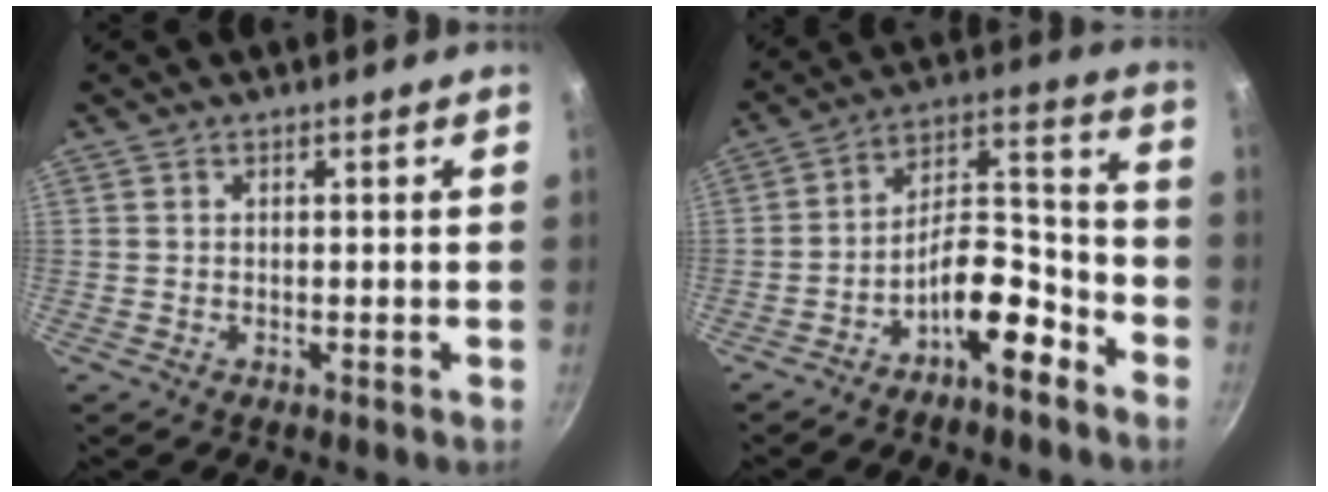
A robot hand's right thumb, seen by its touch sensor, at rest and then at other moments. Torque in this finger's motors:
{"motor_torque": [2.63, 1.64, 1.45, -1.33, 0.50]}